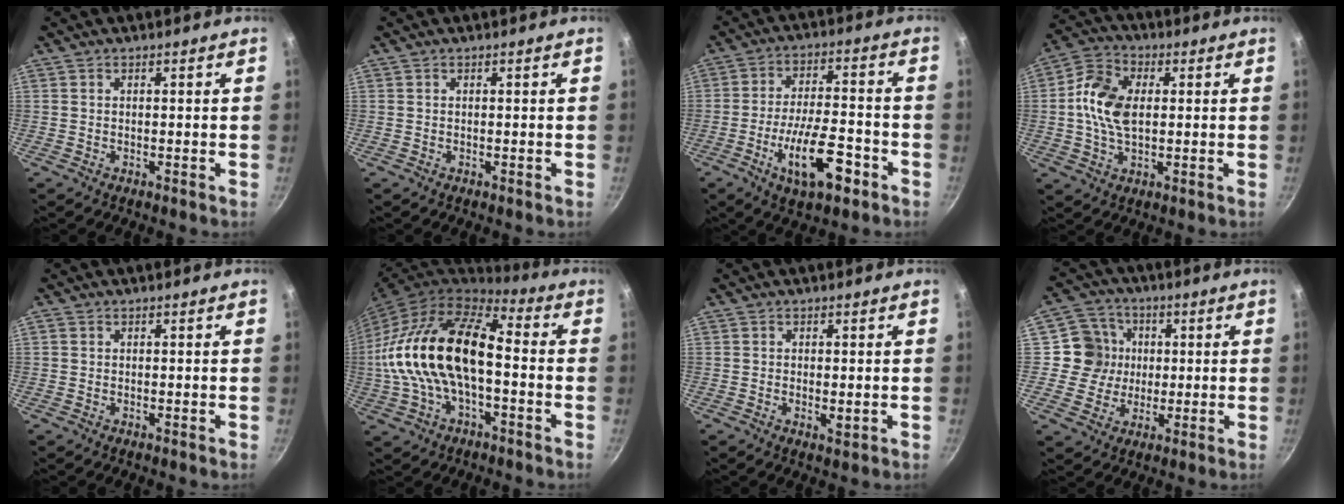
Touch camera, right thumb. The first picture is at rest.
{"total": 0.0}
{"total": 13.7, "force": [-5.9, 5.2, 11.2], "torque": [-0.180, 0.030, -0.097]}
{"total": 10.6, "force": [0.9, 6.7, 8.2], "torque": [-0.146, 0.013, 0.006]}
{"total": 0.0}
{"total": 22.5, "force": [-1.5, 11.7, 19.2], "torque": [-0.357, 0.041, -0.038]}
{"total": 1.7, "force": [-0.1, 0.8, 1.5], "torque": [-0.027, -0.005, -0.002]}
{"total": 8.9, "force": [0.8, 8.7, 2.0], "torque": [0.004, 0.013, 0.002]}